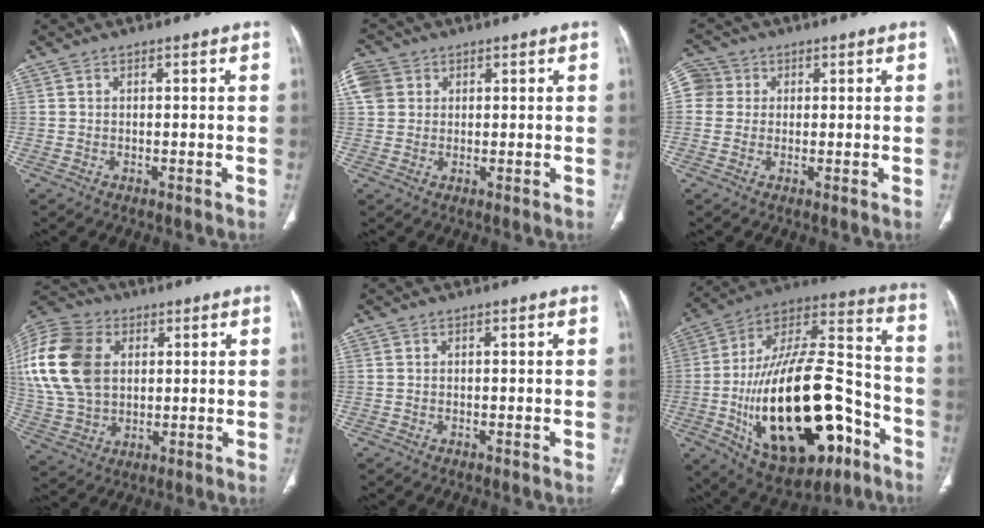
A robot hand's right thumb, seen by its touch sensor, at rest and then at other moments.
{"total": 7.3, "force": [2.8, 6.0, 3.0], "torque": [-0.068, 0.014, 0.056]}
{"total": 4.8, "force": [1.0, 4.5, 1.1], "torque": [-0.006, 0.009, 0.016]}
{"total": 22.7, "force": [5.1, 16.2, 15.0], "torque": [-0.329, 0.012, 0.099]}
{"total": 0.0}
{"total": 33.8, "force": [-11.1, 15.8, 27.7], "torque": [-0.477, 0.046, -0.162]}